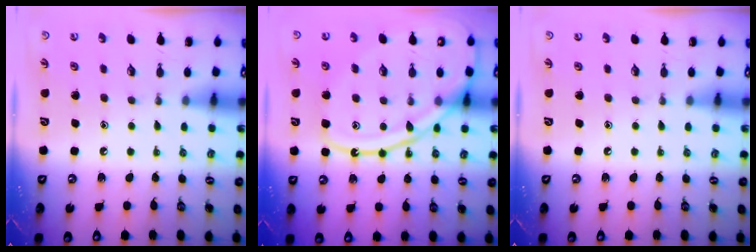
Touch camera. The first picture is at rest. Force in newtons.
{"total": 14.5, "press": 14.4, "slide": 1.2}
{"total": 0.0}